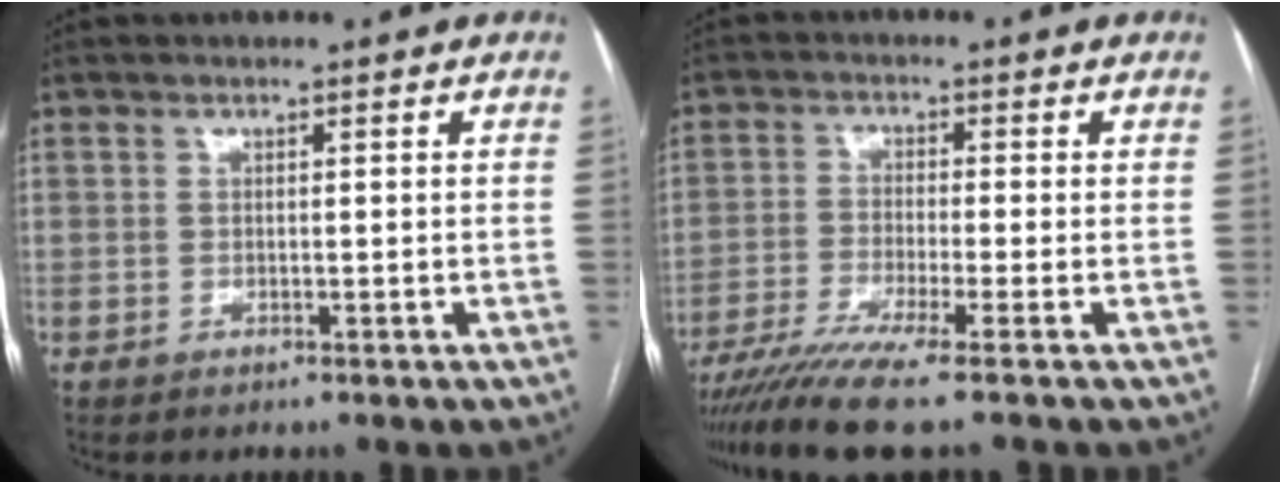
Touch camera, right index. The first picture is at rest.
{"total": 8.8, "force": [-6.7, -1.3, 5.6], "torque": [-0.092, -0.025, -0.115]}